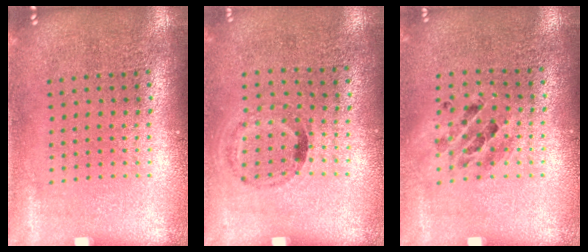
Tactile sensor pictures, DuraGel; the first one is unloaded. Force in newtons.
{"total": 1.1, "press": 0.7, "slide": 0.9}
{"total": 0.9, "press": 0.9, "slide": 0.3}